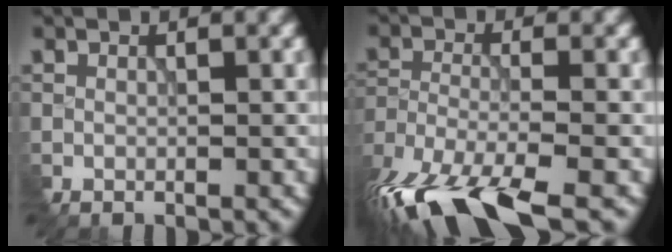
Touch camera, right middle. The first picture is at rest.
{"total": 10.8, "force": [-8.2, 3.0, 6.4], "torque": [-0.148, -0.026, -0.148]}